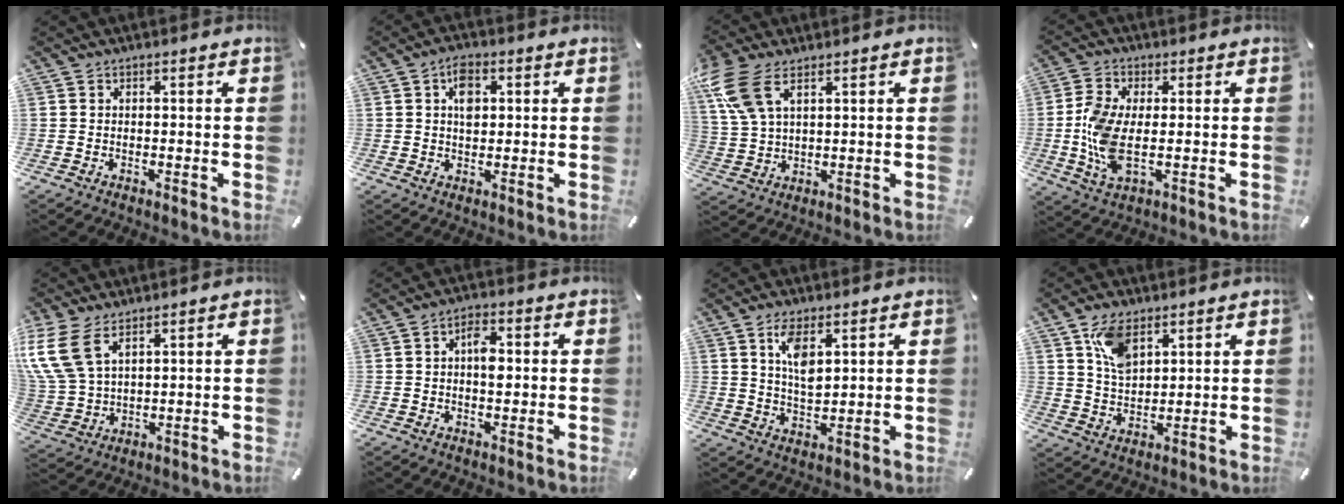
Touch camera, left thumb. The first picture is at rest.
{"total": 5.4, "force": [1.4, 3.5, 3.9], "torque": [-0.050, -0.004, 0.018]}
{"total": 11.0, "force": [5.5, 5.7, 7.7], "torque": [-0.189, -0.014, 0.101]}
{"total": 10.3, "force": [-0.2, 5.0, 9.0], "torque": [-0.200, -0.008, -0.004]}
{"total": 11.4, "force": [6.3, 6.7, 6.8], "torque": [-0.177, -0.018, 0.117]}
{"total": 4.3, "force": [0.4, 2.4, 3.6], "torque": [-0.046, 0.001, 0.001]}
{"total": 7.0, "force": [3.6, 3.1, 5.1], "torque": [-0.101, -0.011, 0.060]}
{"total": 8.3, "force": [4.8, 4.6, 5.0], "torque": [-0.102, -0.009, 0.087]}